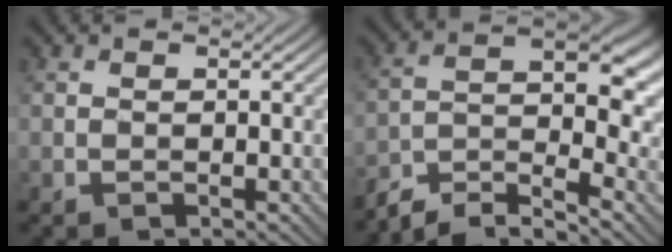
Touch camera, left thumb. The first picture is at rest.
{"total": 8.5, "force": [-5.6, 3.2, 5.6], "torque": [-0.082, -0.008, -0.117]}